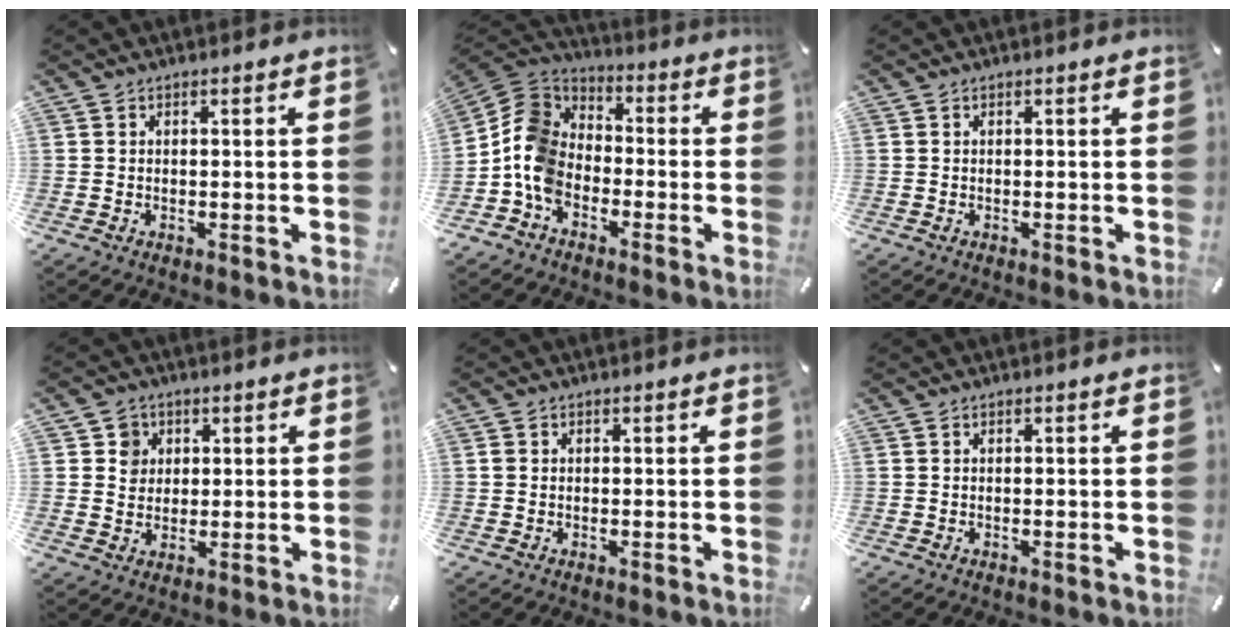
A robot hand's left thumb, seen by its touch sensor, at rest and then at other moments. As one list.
[{"total": 10.6, "force": [-4.9, 7.9, 5.0], "torque": [-0.117, 0.033, -0.096]}, {"total": 0.0}, {"total": 5.0, "force": [1.3, 4.8, 0.8], "torque": [-0.005, 0.001, 0.020]}, {"total": 0.6, "force": [0.0, 0.6, 0.2], "torque": [-0.002, 0.004, -0.001]}, {"total": 0.0}]